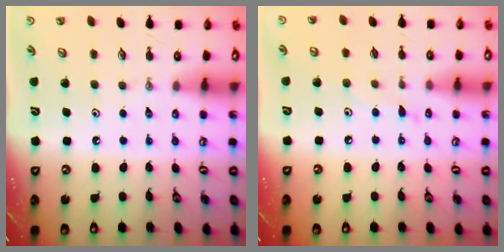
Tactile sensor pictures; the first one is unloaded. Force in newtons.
{"total": 6.3, "press": 6.3, "slide": 0.7}